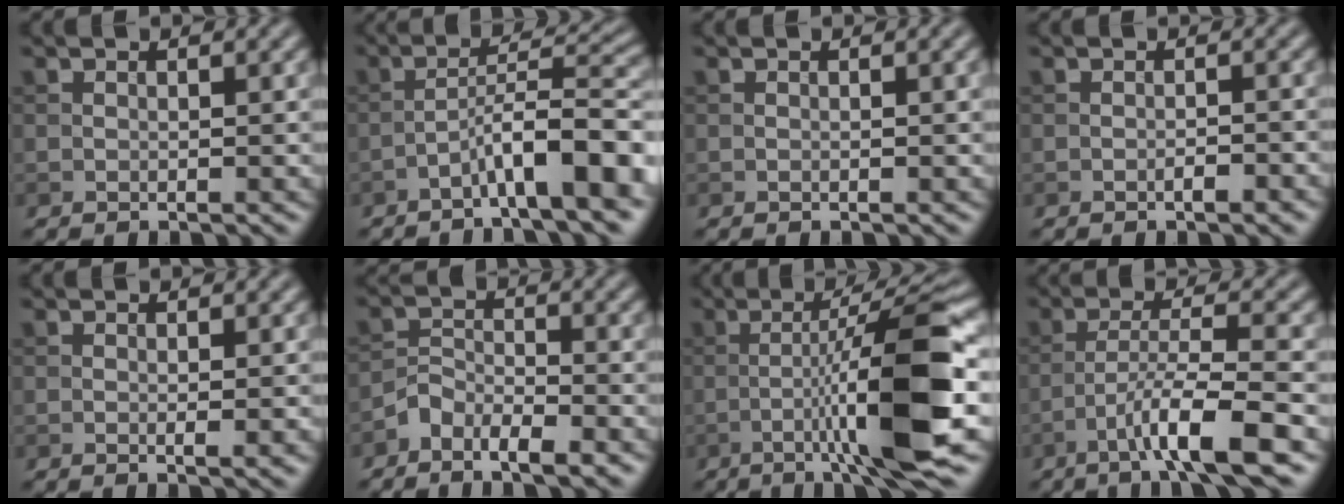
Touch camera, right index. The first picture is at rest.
{"total": 7.3, "force": [-3.9, 1.1, 6.0], "torque": [-0.095, 0.024, -0.068]}
{"total": 0.8, "force": [-0.1, 0.1, 0.7], "torque": [-0.010, 0.000, -0.003]}
{"total": 1.5, "force": [-0.8, 0.3, 1.2], "torque": [-0.018, 0.003, -0.013]}
{"total": 1.4, "force": [-0.1, 0.3, 1.3], "torque": [-0.019, -0.004, -0.001]}
{"total": 3.7, "force": [-2.6, 1.6, 2.0], "torque": [-0.033, 0.003, -0.055]}
{"total": 10.7, "force": [-2.7, 1.0, 10.3], "torque": [-0.161, 0.019, -0.044]}
{"total": 6.8, "force": [-3.7, 0.8, 5.6], "torque": [-0.092, 0.010, -0.067]}